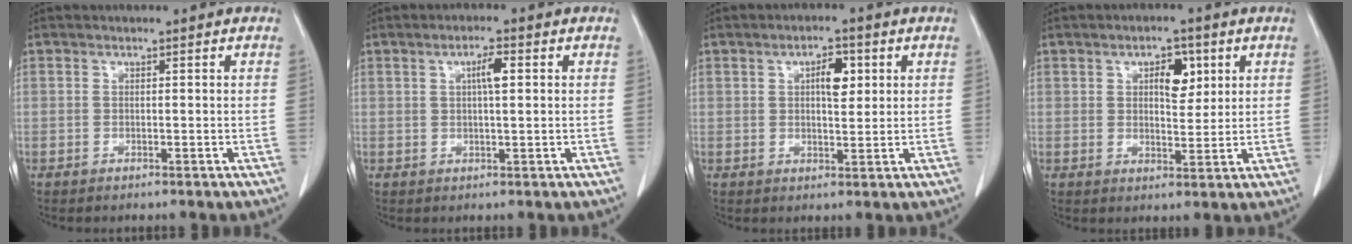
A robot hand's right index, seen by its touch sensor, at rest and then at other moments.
{"total": 3.2, "force": [0.8, 0.5, 3.0], "torque": [-0.052, 0.005, 0.012]}
{"total": 4.4, "force": [1.3, 1.8, 3.8], "torque": [-0.058, 0.006, 0.019]}
{"total": 5.1, "force": [2.0, 2.5, 4.0], "torque": [-0.059, 0.006, 0.031]}